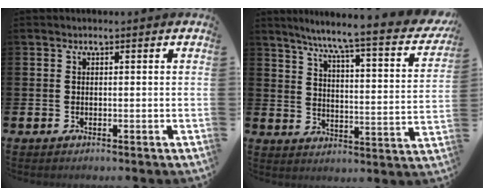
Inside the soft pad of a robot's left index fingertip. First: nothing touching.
{"total": 7.1, "force": [5.8, 0.3, 4.1], "torque": [-0.092, -0.054, 0.087]}